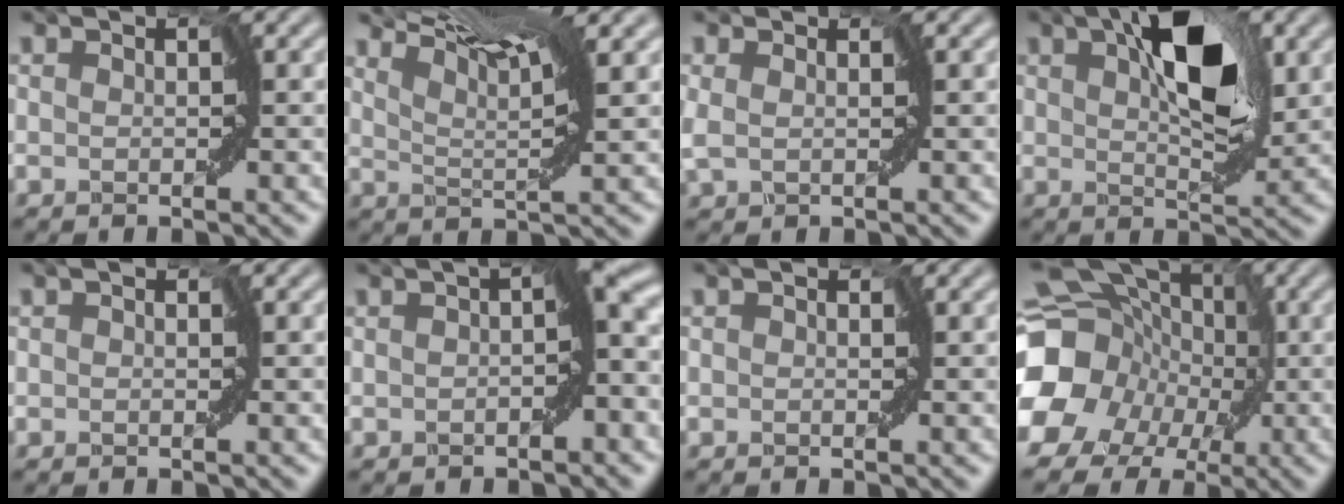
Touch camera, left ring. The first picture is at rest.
{"total": 7.2, "force": [6.0, 0.6, 4.0], "torque": [-0.055, 0.015, 0.073]}
{"total": 1.6, "force": [0.4, 1.2, 1.0], "torque": [-0.023, 0.000, 0.000]}
{"total": 7.1, "force": [2.2, 2.7, 6.2], "torque": [-0.101, 0.009, 0.028]}
{"total": 0.0}
{"total": 5.1, "force": [-0.3, 1.5, 4.9], "torque": [-0.065, 0.012, -0.018]}
{"total": 0.0}
{"total": 14.0, "force": [-2.0, 12.2, 6.5], "torque": [-0.133, -0.010, -0.066]}